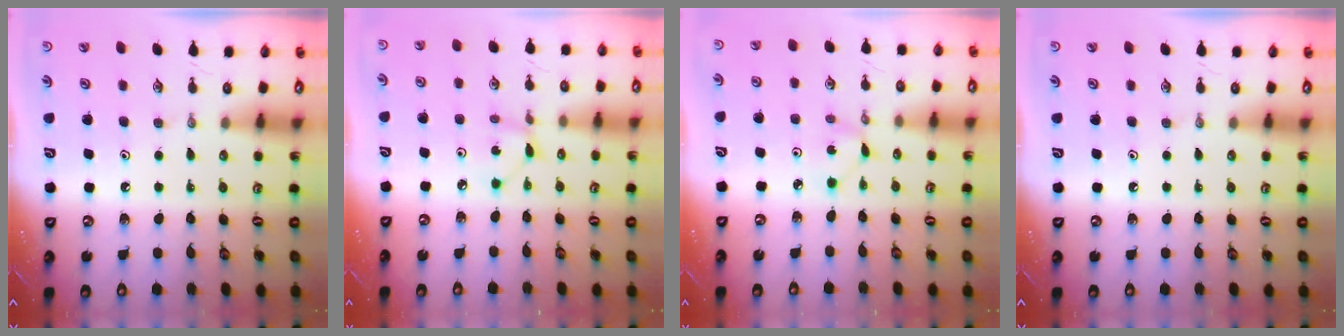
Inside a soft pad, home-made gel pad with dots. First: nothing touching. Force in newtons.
{"total": 2.3, "press": 2.3, "slide": 0.1}
{"total": 1.8, "press": 1.8, "slide": 0.3}
{"total": 0.0}